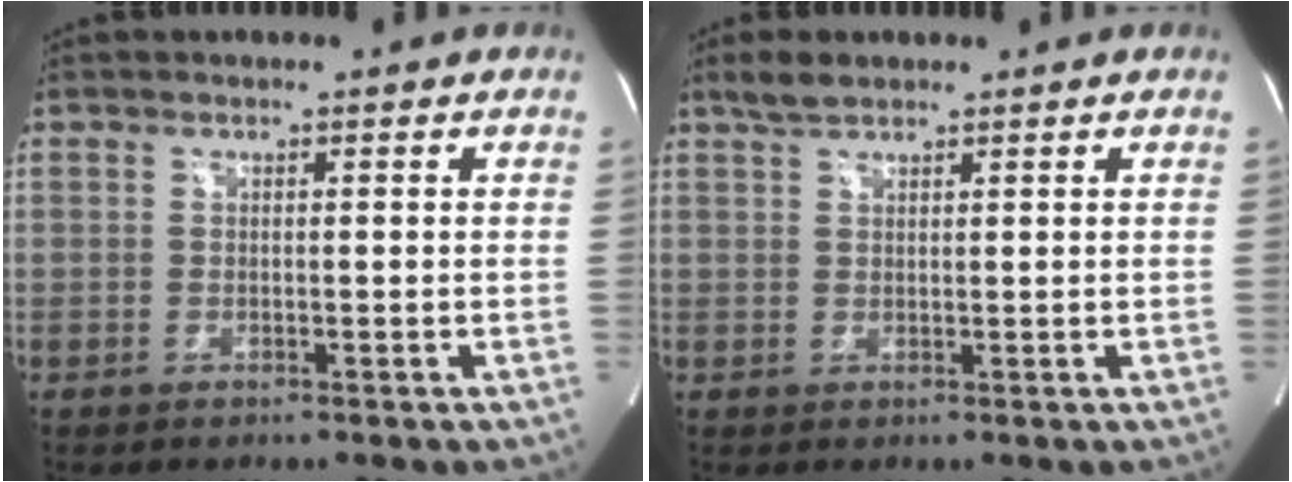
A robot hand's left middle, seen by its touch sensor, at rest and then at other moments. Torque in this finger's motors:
{"motor_torque": [0.32, 0.27, -0.17, -0.01]}